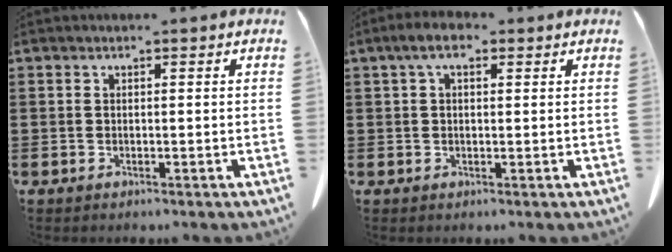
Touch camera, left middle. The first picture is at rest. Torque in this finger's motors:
{"motor_torque": [0.72, -0.44, 0.10, 0.05]}